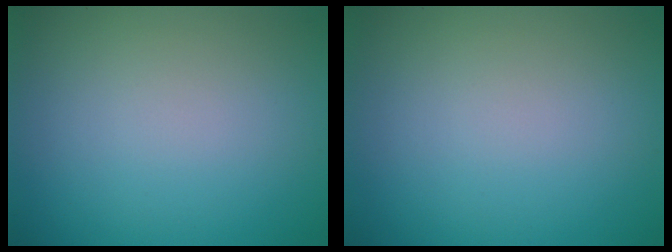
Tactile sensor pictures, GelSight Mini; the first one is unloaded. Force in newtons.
{"total": 0.0}